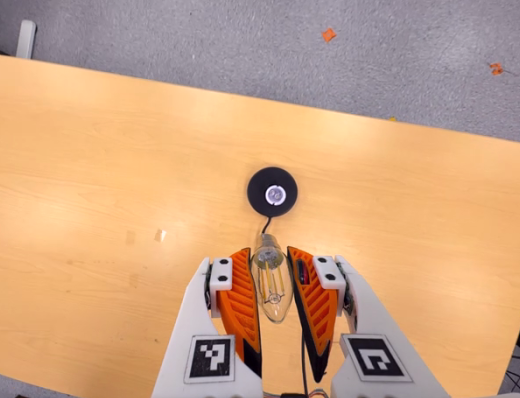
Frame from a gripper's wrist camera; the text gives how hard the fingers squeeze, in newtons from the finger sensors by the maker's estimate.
{"total": 18.0, "left": 18.9, "right": 17.1}